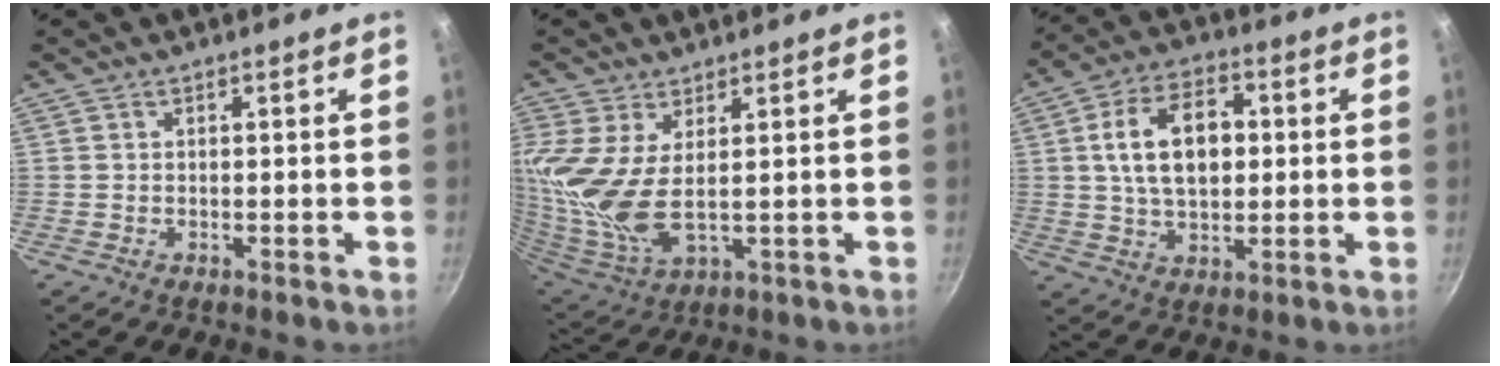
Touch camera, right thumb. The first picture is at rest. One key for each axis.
{"total": 12.9, "fx": 3.9, "fy": 5.6, "fz": 11.0, "tx": -0.239, "ty": -0.025, "tz": 0.079}
{"total": 13.2, "fx": 1.8, "fy": 8.1, "fz": 10.3, "tx": -0.154, "ty": 0.012, "tz": 0.027}